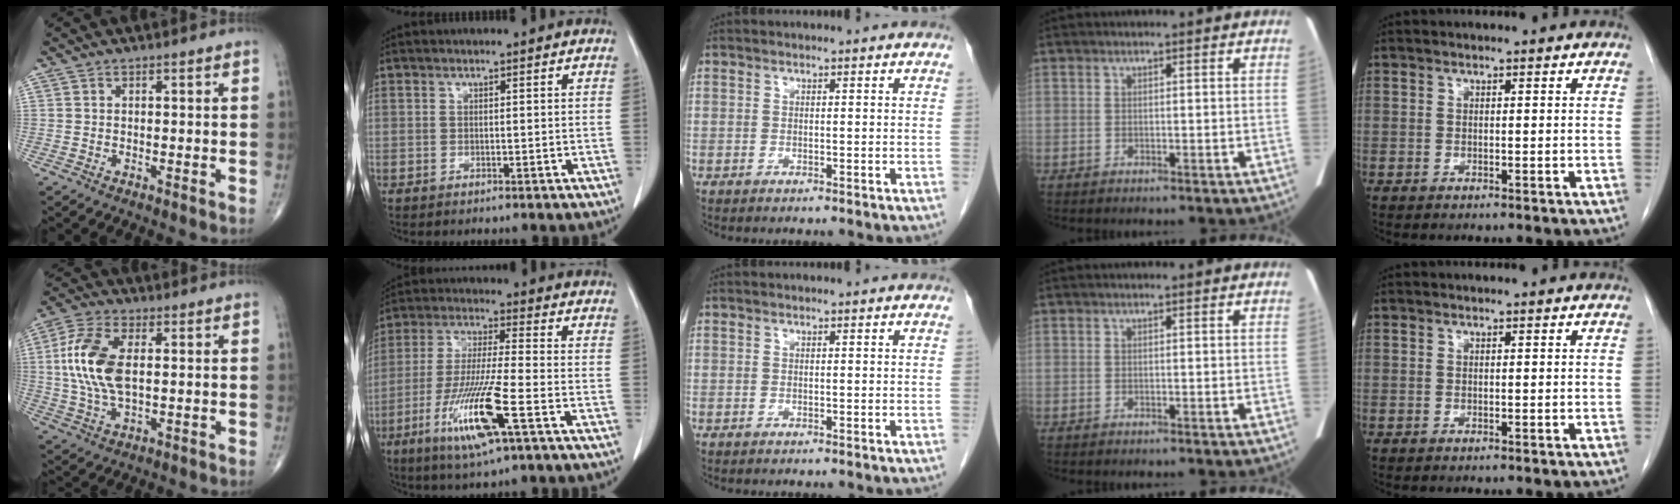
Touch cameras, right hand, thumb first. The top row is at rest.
{"thumb": {"total": 12.7, "force": [1.4, 6.4, 10.9], "torque": [-0.238, 0.005, 0.027]}, "index": {"total": 13.4, "force": [-5.6, 0.5, 12.2], "torque": [-0.248, -0.026, -0.103]}}